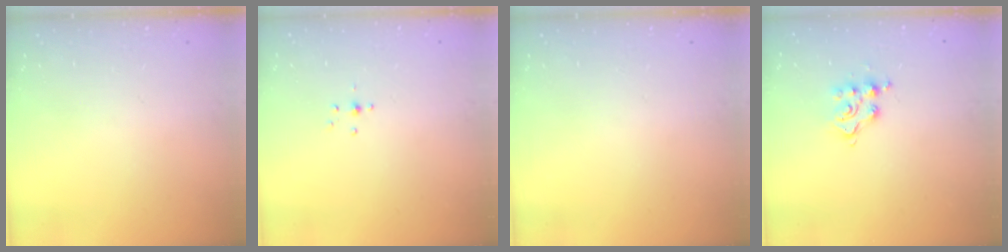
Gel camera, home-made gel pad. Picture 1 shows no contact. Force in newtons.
{"total": 3.7, "press": 3.6, "slide": 0.8}
{"total": 0.0}
{"total": 7.5, "press": 7.5, "slide": 0.5}